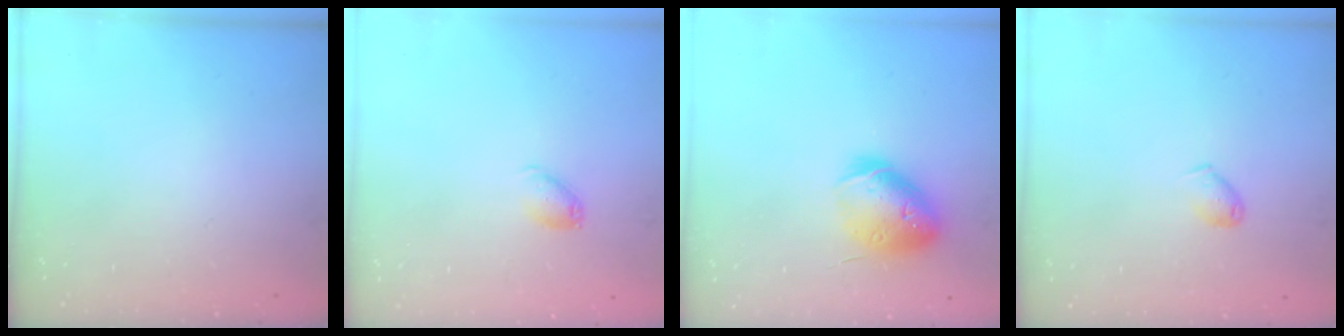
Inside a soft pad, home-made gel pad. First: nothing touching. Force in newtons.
{"total": 5.7, "press": 5.6, "slide": 0.8}
{"total": 15.9, "press": 15.7, "slide": 2.4}
{"total": 3.7, "press": 3.6, "slide": 0.7}